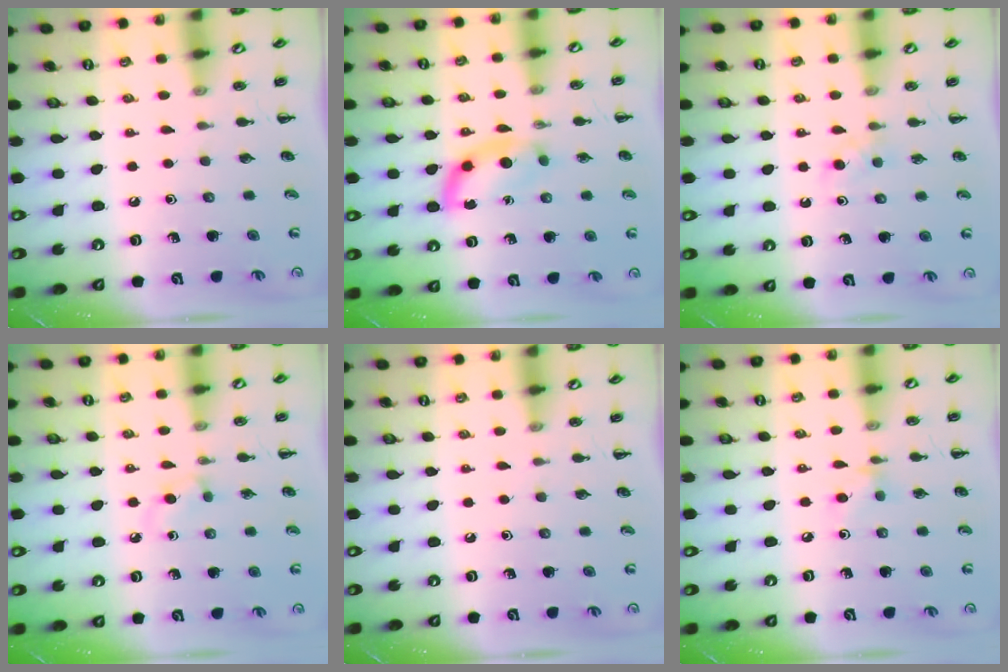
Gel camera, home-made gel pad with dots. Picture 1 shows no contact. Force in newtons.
{"total": 7.9, "press": 7.9, "slide": 0.5}
{"total": 2.6, "press": 2.3, "slide": 1.2}
{"total": 2.4, "press": 2.1, "slide": 1.1}
{"total": 0.0}
{"total": 3.6, "press": 3.3, "slide": 1.3}